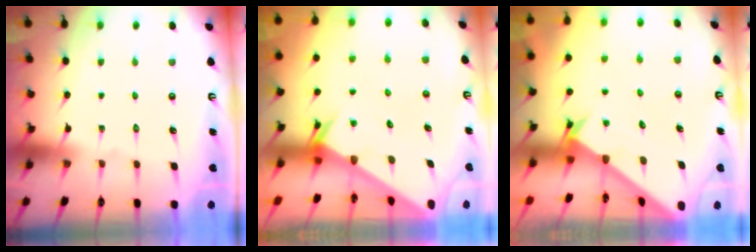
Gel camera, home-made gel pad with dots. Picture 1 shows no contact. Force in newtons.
{"total": 2.3, "press": 2.3, "slide": 0.0}
{"total": 2.5, "press": 2.5, "slide": 0.2}